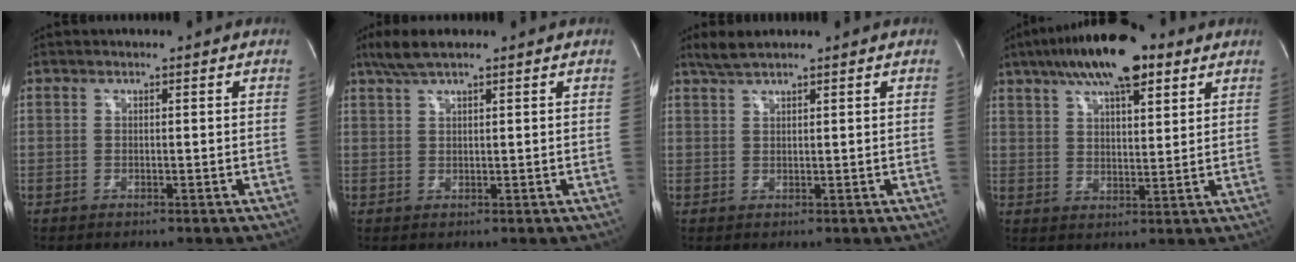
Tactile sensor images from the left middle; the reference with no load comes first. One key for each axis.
{"total": 4.6, "fx": 3.5, "fy": 0.5, "fz": 3.0, "tx": -0.066, "ty": 0.022, "tz": 0.068}
{"total": 2.8, "fx": 2.4, "fy": 0.1, "fz": 1.4, "tx": -0.034, "ty": 0.011, "tz": 0.050}
{"total": 15.0, "fx": 9.5, "fy": 4.5, "fz": 10.7, "tx": -0.196, "ty": 0.033, "tz": 0.161}